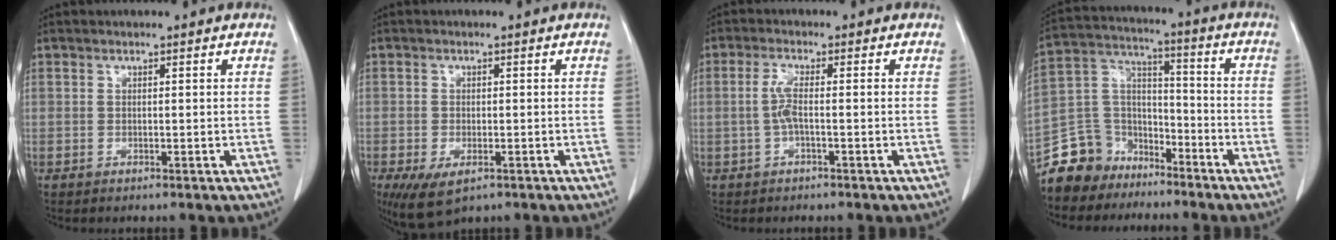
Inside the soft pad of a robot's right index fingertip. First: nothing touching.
{"total": 6.2, "force": [-3.5, 2.9, 4.2], "torque": [-0.074, -0.012, -0.053]}
{"total": 3.0, "force": [-0.5, 0.3, 2.9], "torque": [-0.065, 0.003, -0.012]}
{"total": 10.8, "force": [-8.2, 7.1, 0.5], "torque": [-0.018, 0.061, -0.151]}